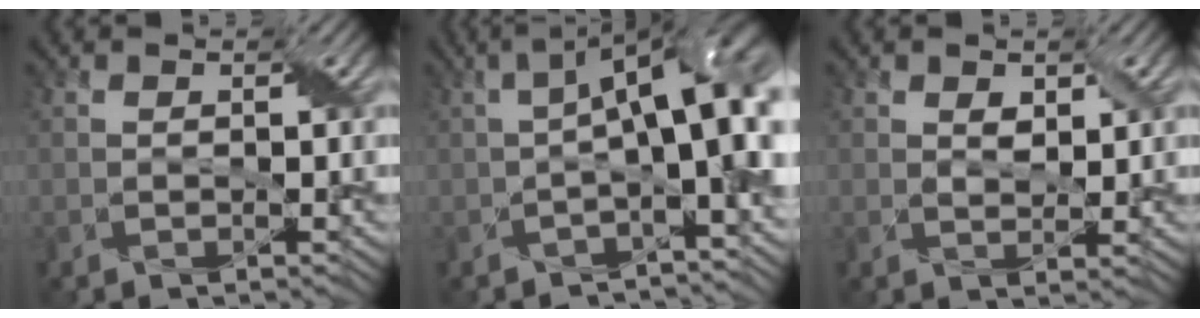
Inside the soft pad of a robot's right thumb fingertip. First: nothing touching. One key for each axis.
{"total": 12.7, "fx": -0.3, "fy": 5.1, "fz": 11.6, "tx": -0.163, "ty": 0.000, "tz": 0.002}
{"total": 2.9, "fx": 1.2, "fy": 1.6, "fz": 2.1, "tx": -0.042, "ty": -0.001, "tz": 0.025}